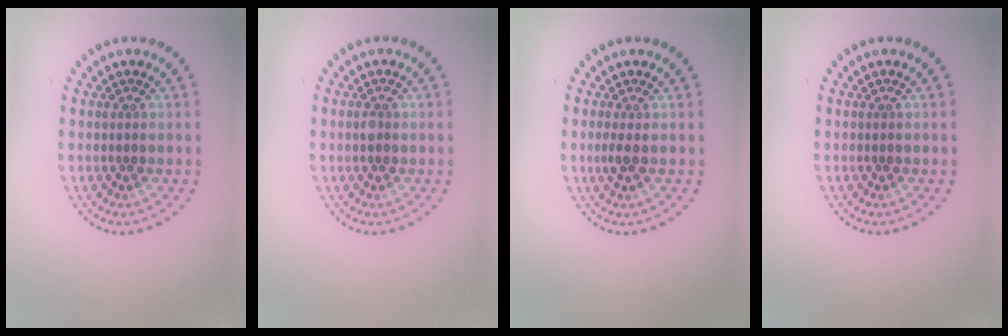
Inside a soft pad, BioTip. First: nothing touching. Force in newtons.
{"total": 1.0, "press": 1.0, "slide": 0.1}
{"total": 1.0, "press": 0.9, "slide": 0.4}
{"total": 0.0}